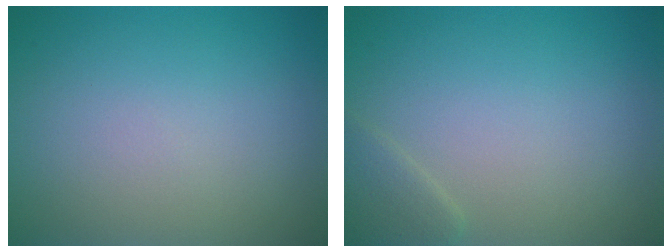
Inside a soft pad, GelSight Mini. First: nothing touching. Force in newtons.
{"total": 1.5, "press": 1.5, "slide": 0.1}